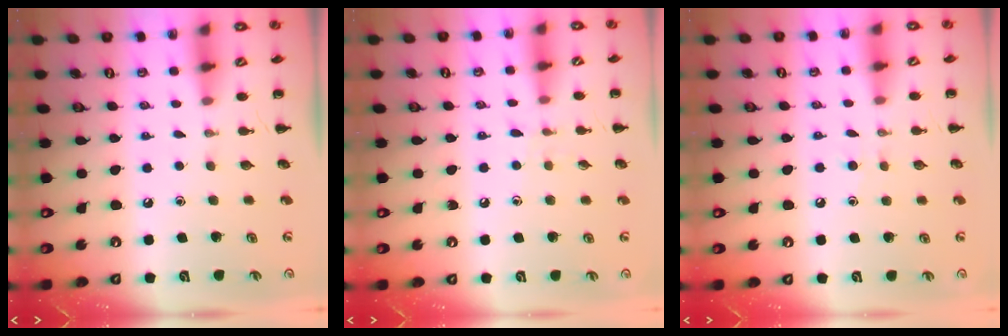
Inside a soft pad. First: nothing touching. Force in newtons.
{"total": 5.0, "press": 4.5, "slide": 2.0}
{"total": 3.7, "press": 3.5, "slide": 1.2}